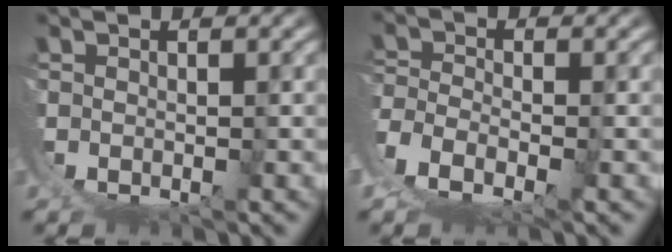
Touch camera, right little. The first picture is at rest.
{"total": 7.1, "force": [0.4, 6.0, 3.9], "torque": [-0.123, -0.030, 0.007]}